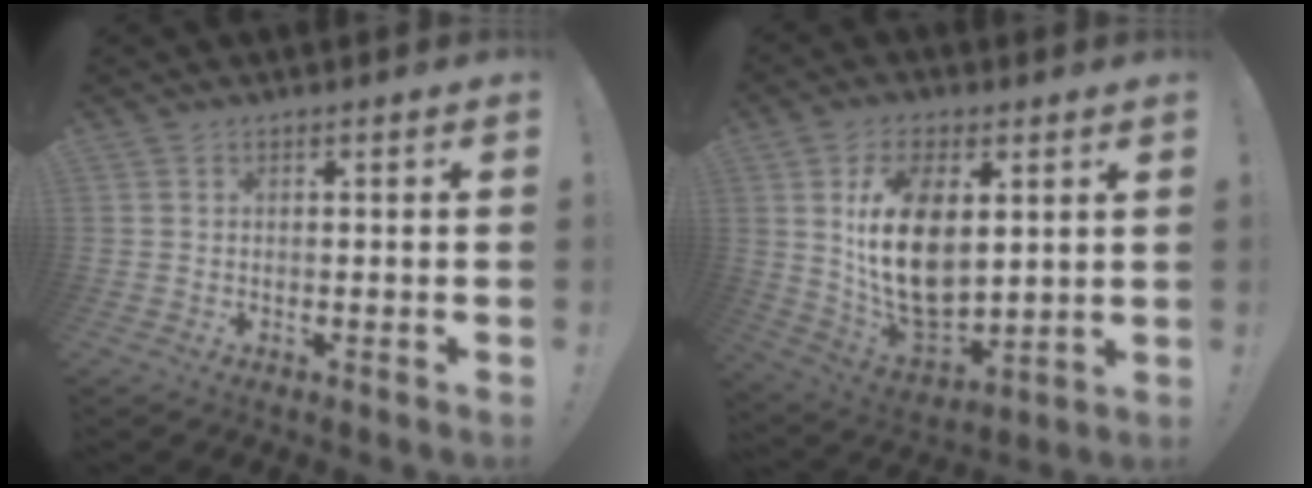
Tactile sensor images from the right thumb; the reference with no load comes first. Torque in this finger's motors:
{"motor_torque": [-0.09, 1.17, 0.95, 1.04, 0.19]}